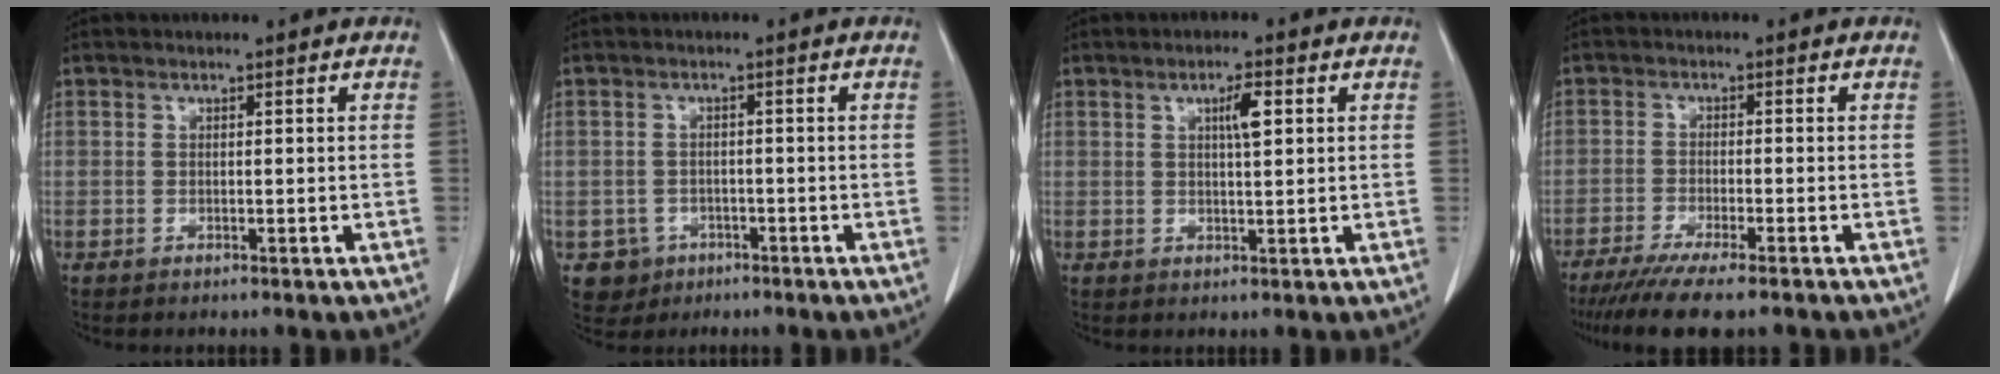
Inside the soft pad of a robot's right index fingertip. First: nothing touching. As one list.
[{"total": 3.6, "force": [-1.6, 3.2, 0.2], "torque": [-0.002, 0.010, -0.018]}, {"total": 3.4, "force": [1.2, 0.5, 3.1], "torque": [-0.053, 0.002, 0.019]}, {"total": 9.6, "force": [-7.6, 0.5, 5.9], "torque": [-0.087, -0.022, -0.119]}]